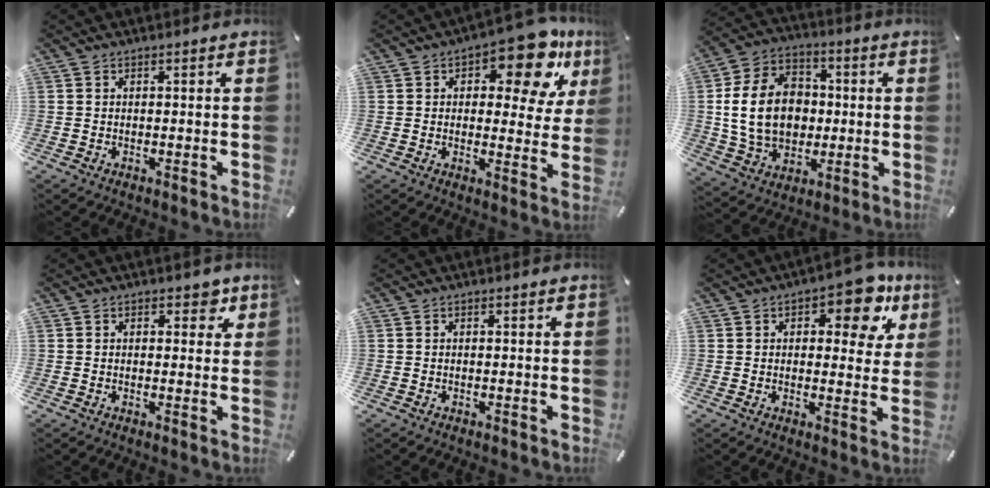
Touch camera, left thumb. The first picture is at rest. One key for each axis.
{"total": 14.3, "fx": 8.0, "fy": 6.3, "fz": 10.0, "tx": -0.130, "ty": -0.044, "tz": 0.130}
{"total": 17.1, "fx": 0.0, "fy": 13.3, "fz": 10.8, "tx": -0.233, "ty": 0.009, "tz": 0.000}
{"total": 3.5, "fx": 1.5, "fy": 2.2, "fz": 2.3, "tx": -0.011, "ty": -0.006, "tz": 0.015}
{"total": 0.0}
{"total": 10.9, "fx": 5.1, "fy": 5.5, "fz": 7.9, "tx": -0.089, "ty": -0.023, "tz": 0.080}